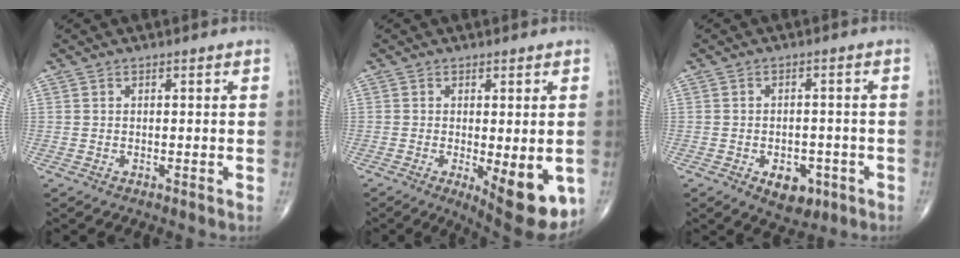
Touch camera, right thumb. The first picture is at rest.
{"total": 11.5, "force": [-3.2, 3.9, 10.3], "torque": [-0.124, -0.022, -0.034]}
{"total": 6.4, "force": [-2.7, 4.0, 4.1], "torque": [-0.036, 0.012, -0.030]}